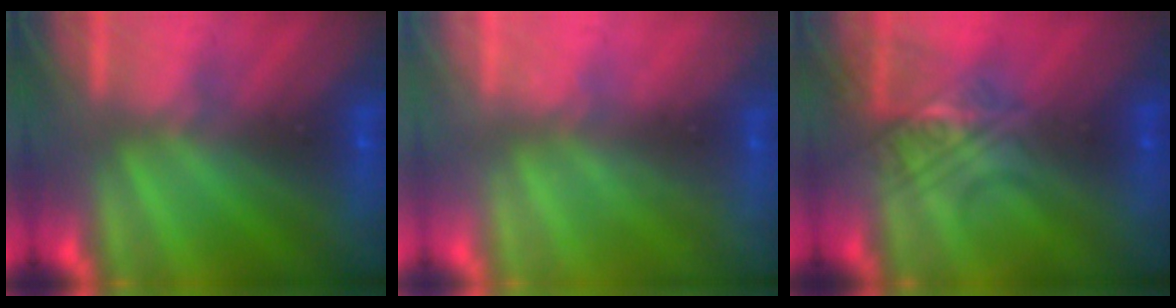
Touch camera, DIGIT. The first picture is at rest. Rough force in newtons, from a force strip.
{"total": 2.0}
{"total": 2.5}